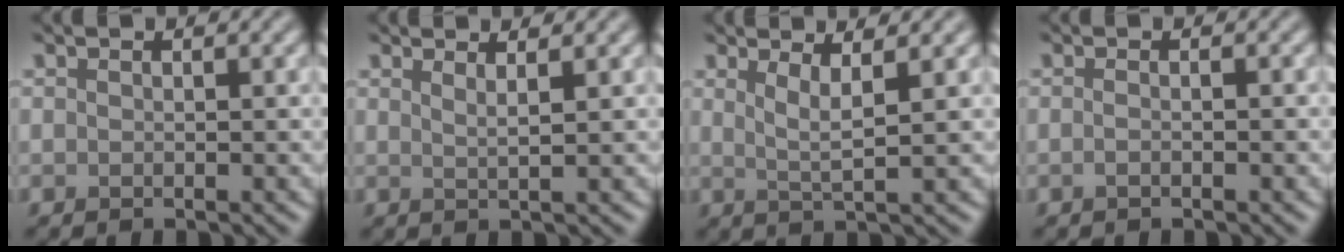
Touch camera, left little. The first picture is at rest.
{"total": 1.7, "force": [1.1, 0.5, 1.2], "torque": [-0.008, 0.003, 0.006]}
{"total": 2.6, "force": [1.2, 0.5, 2.3], "torque": [-0.036, -0.006, 0.021]}
{"total": 1.1, "force": [-0.3, 0.4, 1.0], "torque": [-0.014, -0.007, -0.010]}